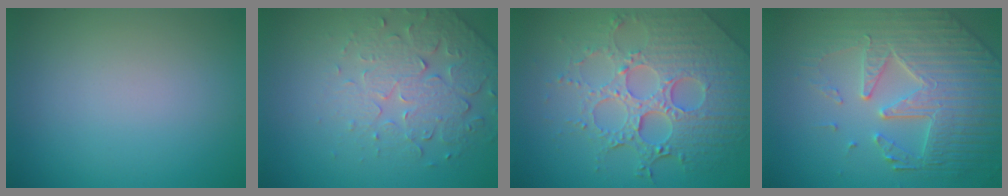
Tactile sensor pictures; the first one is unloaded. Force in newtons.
{"total": 5.1, "press": 3.7, "slide": 3.5}
{"total": 8.3, "press": 6.0, "slide": 5.7}
{"total": 6.8, "press": 5.5, "slide": 4.0}